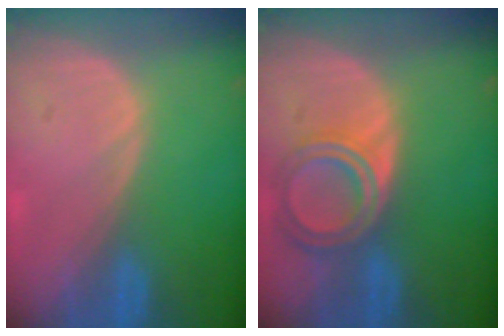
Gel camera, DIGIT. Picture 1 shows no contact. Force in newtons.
{"total": 6.5, "press": 5.8, "slide": 2.9}